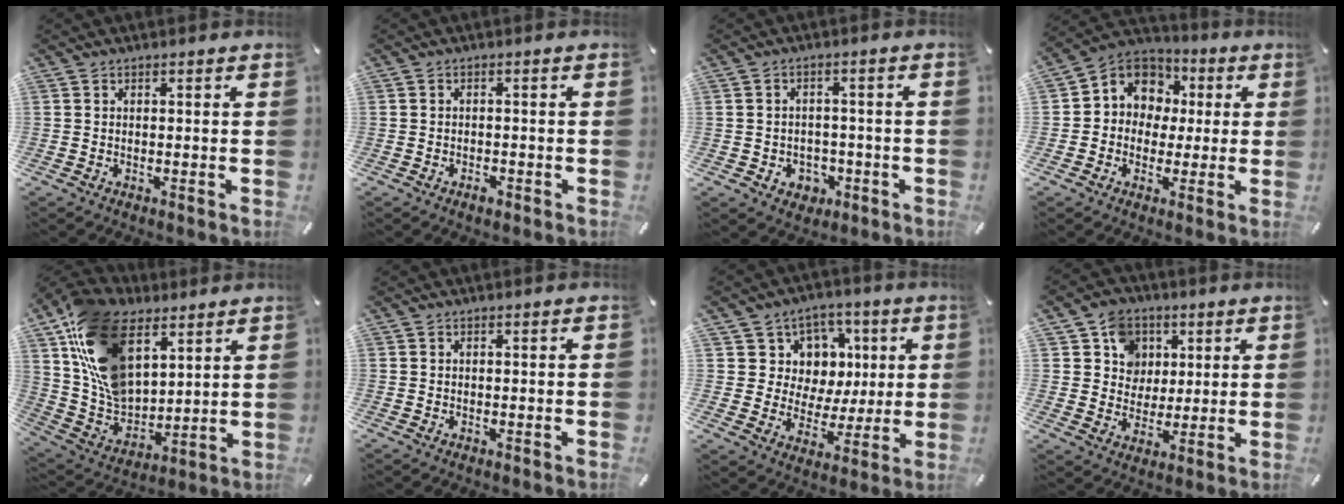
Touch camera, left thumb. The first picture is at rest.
{"total": 1.8, "force": [-1.2, 0.9, 1.0], "torque": [-0.019, 0.005, -0.023]}
{"total": 4.6, "force": [-1.3, 4.2, 1.3], "torque": [-0.009, 0.004, -0.024]}
{"total": 8.6, "force": [1.2, 8.4, 1.3], "torque": [-0.038, -0.011, 0.026]}
{"total": 21.5, "force": [9.8, 14.4, 12.6], "torque": [-0.272, -0.037, 0.188]}
{"total": 0.0}
{"total": 10.6, "force": [1.8, 10.4, 1.2], "torque": [-0.008, -0.026, 0.039]}
{"total": 9.5, "force": [3.3, 8.8, 1.6], "torque": [-0.029, -0.014, 0.062]}